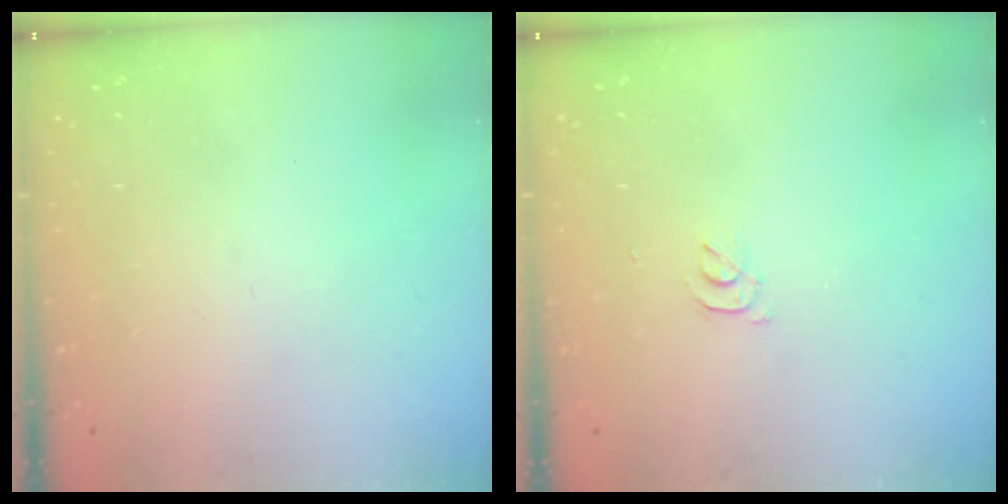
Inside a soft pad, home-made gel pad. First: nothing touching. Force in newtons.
{"total": 2.9, "press": 2.9, "slide": 0.5}